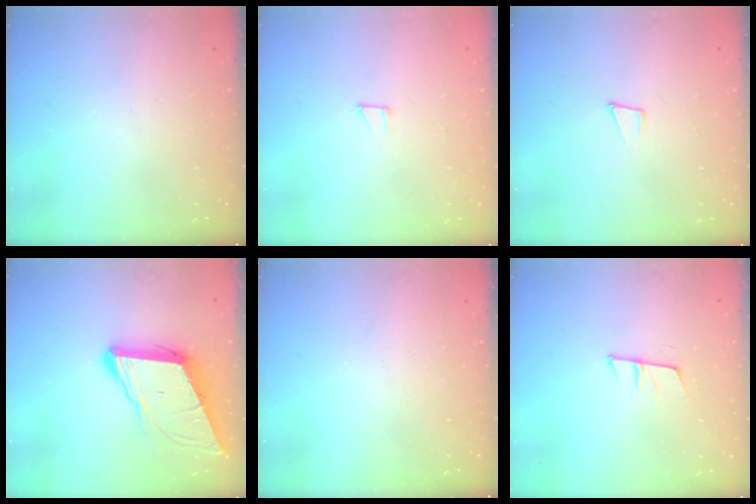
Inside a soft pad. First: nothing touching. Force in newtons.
{"total": 1.9, "press": 1.9, "slide": 0.1}
{"total": 4.8, "press": 3.6, "slide": 3.2}
{"total": 11.7, "press": 11.1, "slide": 3.5}
{"total": 0.0}
{"total": 7.9, "press": 7.3, "slide": 3.0}